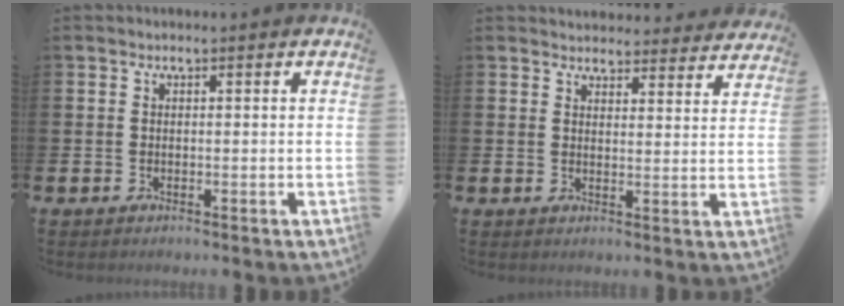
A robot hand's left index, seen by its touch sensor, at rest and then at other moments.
{"total": 3.9, "force": [3.8, 1.0, -0.1], "torque": [-0.001, -0.023, 0.068]}